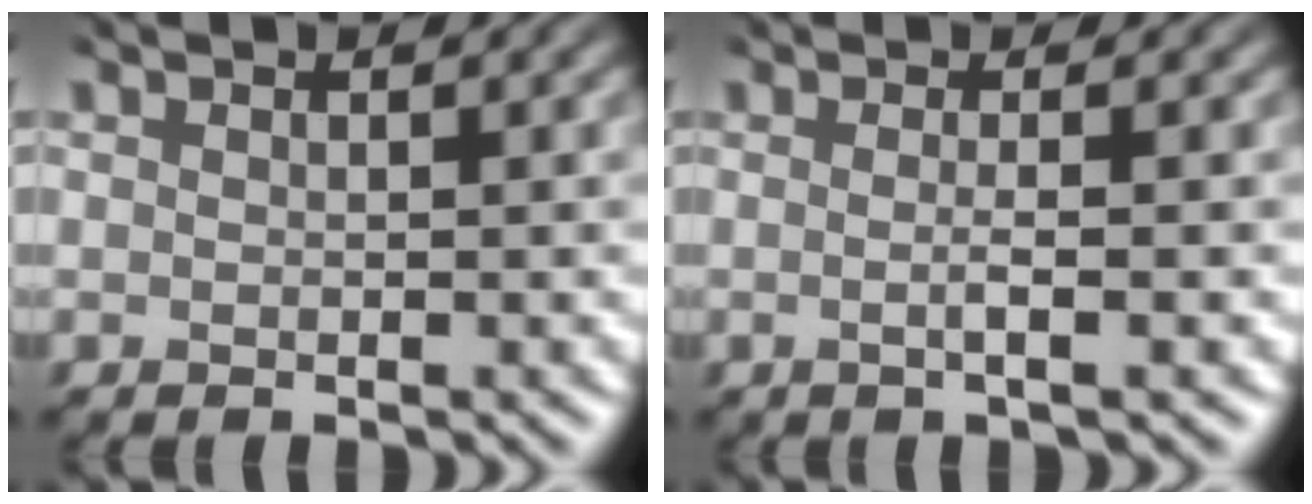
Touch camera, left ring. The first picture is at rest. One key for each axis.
{"total": 2.8, "fx": 0.1, "fy": 0.9, "fz": 2.6, "tx": -0.033, "ty": 0.007, "tz": -0.027}